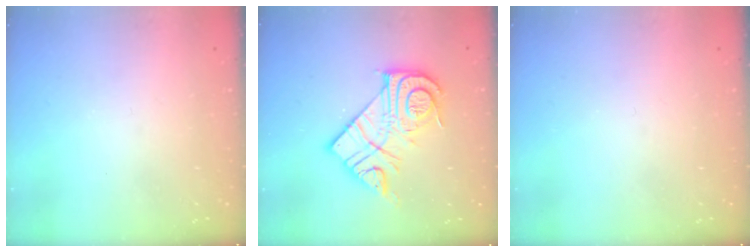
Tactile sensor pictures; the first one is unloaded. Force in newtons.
{"total": 17.8, "press": 17.7, "slide": 1.4}
{"total": 0.0}